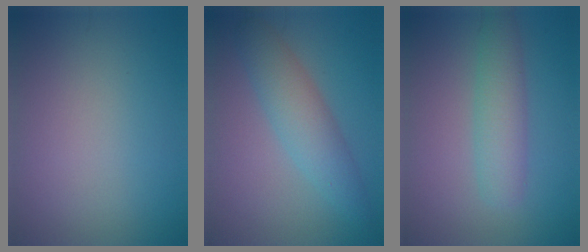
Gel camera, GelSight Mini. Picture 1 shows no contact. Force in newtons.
{"total": 4.3, "press": 4.3, "slide": 0.1}
{"total": 3.5, "press": 3.5, "slide": 0.1}